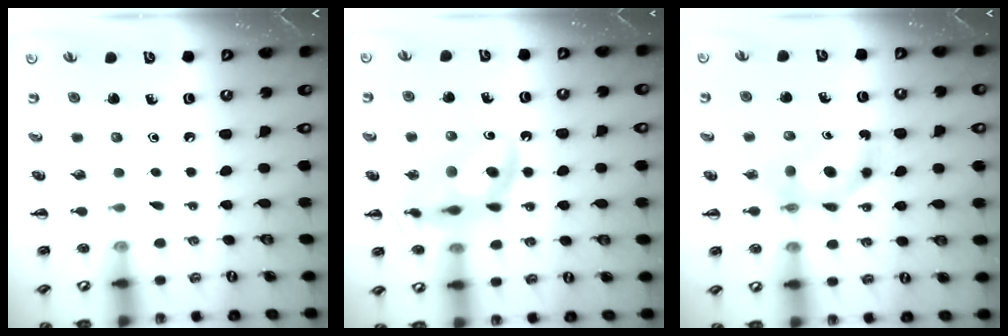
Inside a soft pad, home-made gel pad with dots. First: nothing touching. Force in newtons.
{"total": 14.6, "press": 14.2, "slide": 3.4}
{"total": 7.0, "press": 7.0, "slide": 0.8}